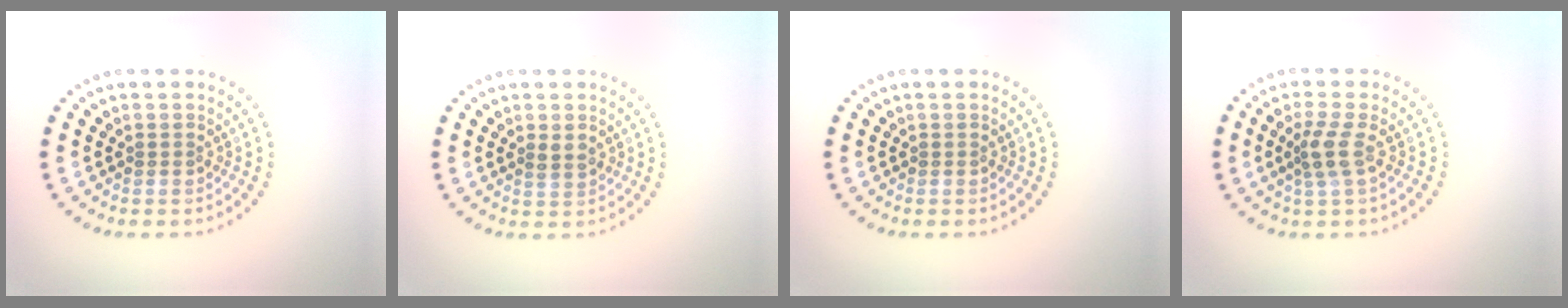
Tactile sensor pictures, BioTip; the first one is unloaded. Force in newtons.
{"total": 1.1, "press": 1.0, "slide": 0.3}
{"total": 0.0}
{"total": 2.3, "press": 1.9, "slide": 1.4}